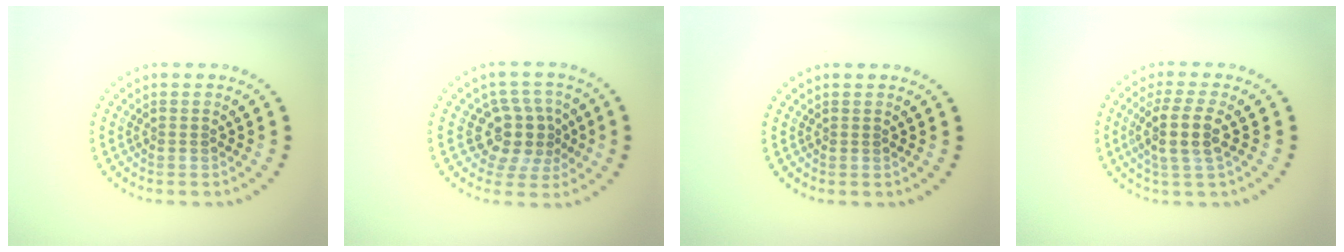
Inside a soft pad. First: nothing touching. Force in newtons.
{"total": 4.1, "press": 3.4, "slide": 2.2}
{"total": 0.0}
{"total": 3.3, "press": 2.9, "slide": 1.6}